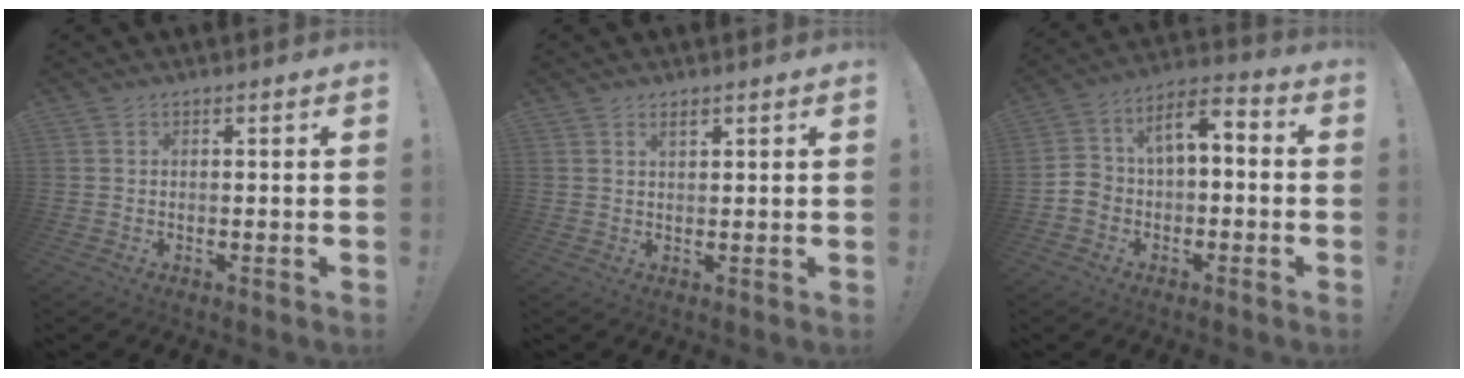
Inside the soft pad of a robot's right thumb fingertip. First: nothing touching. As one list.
[{"total": 1.7, "force": [1.3, 0.7, 0.8], "torque": [-0.004, -0.005, 0.021]}, {"total": 7.7, "force": [-2.9, 5.4, 4.6], "torque": [-0.074, 0.023, -0.053]}]